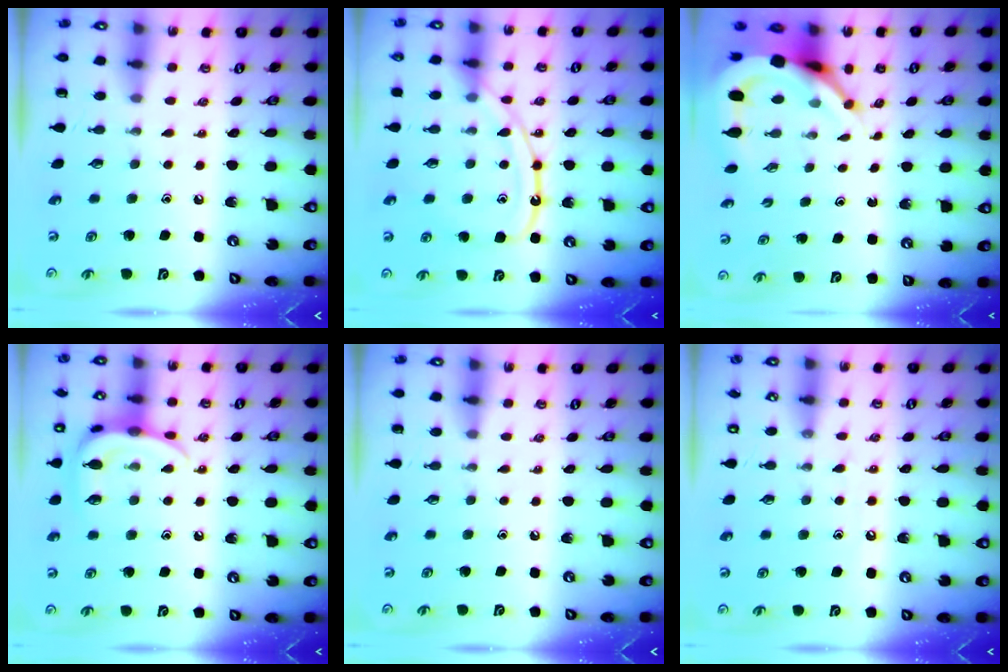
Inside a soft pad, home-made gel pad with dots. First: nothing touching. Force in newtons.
{"total": 13.2, "press": 13.2, "slide": 1.2}
{"total": 8.8, "press": 8.8, "slide": 0.8}
{"total": 13.7, "press": 13.7, "slide": 0.9}
{"total": 0.0}
{"total": 7.7, "press": 7.7, "slide": 0.4}